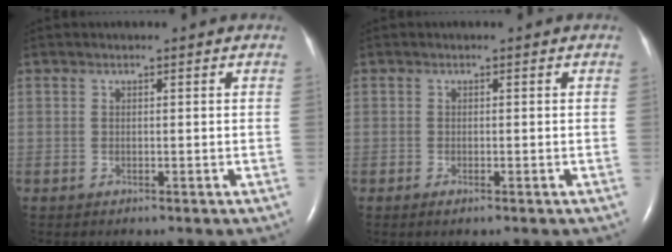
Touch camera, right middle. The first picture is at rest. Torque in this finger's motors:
{"motor_torque": [-0.31, -0.02, -0.06, 0.00]}